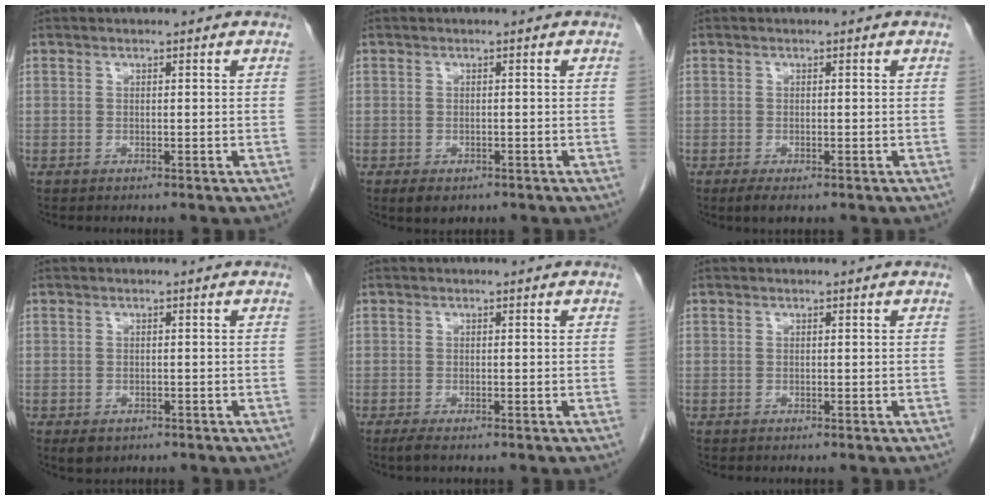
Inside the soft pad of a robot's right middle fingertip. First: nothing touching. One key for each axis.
{"total": 3.4, "fx": -2.2, "fy": 1.9, "fz": 1.6, "tx": -0.021, "ty": -0.002, "tz": -0.027}
{"total": 2.5, "fx": -1.6, "fy": 0.9, "fz": 1.7, "tx": -0.030, "ty": -0.005, "tz": -0.022}
{"total": 2.4, "fx": -1.4, "fy": 1.6, "fz": 1.1, "tx": -0.015, "ty": -0.001, "tz": -0.012}
{"total": 1.3, "fx": -0.9, "fy": 0.1, "fz": 0.9, "tx": -0.025, "ty": -0.005, "tz": -0.017}
{"total": 0.0}